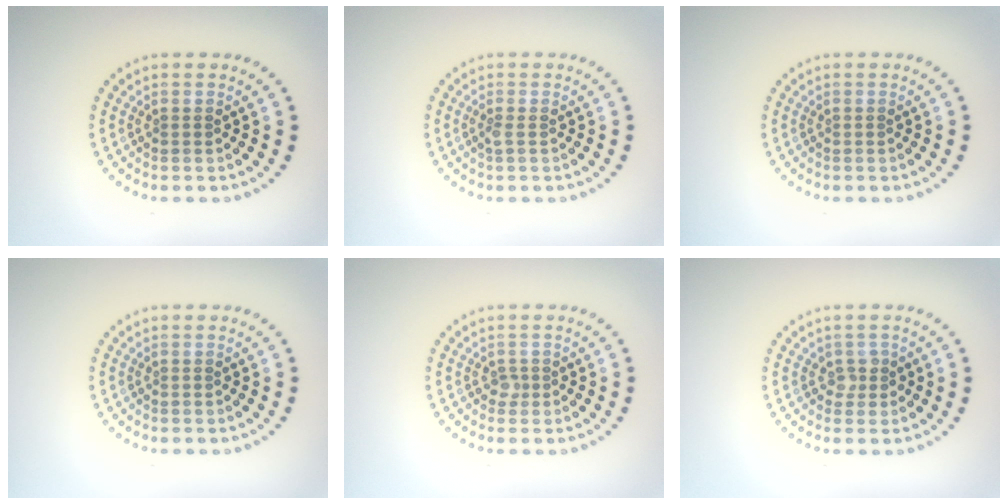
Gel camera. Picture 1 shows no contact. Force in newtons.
{"total": 0.6, "press": 0.5, "slide": 0.3}
{"total": 0.0}
{"total": 0.0}
{"total": 0.8, "press": 0.6, "slide": 0.6}
{"total": 1.3, "press": 1.2, "slide": 0.6}